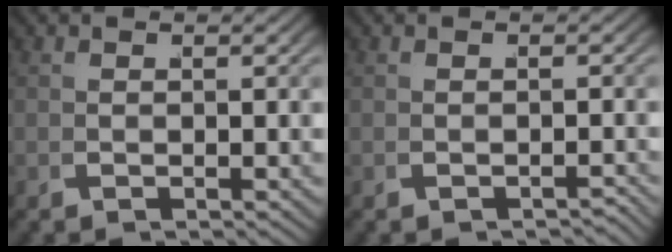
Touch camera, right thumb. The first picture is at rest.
{"total": 1.4, "force": [-1.4, 0.1, 0.1], "torque": [-0.006, -0.002, -0.019]}